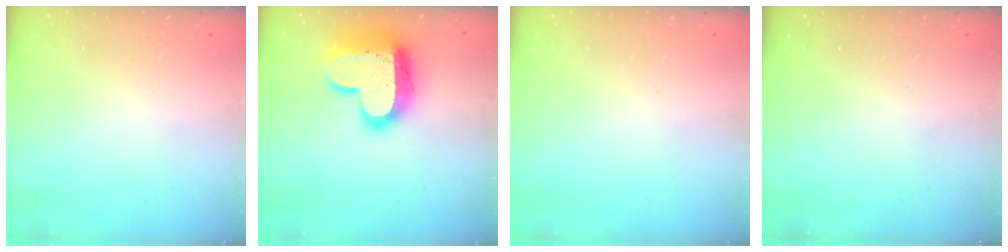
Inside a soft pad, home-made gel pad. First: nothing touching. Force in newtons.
{"total": 20.0, "press": 20.0, "slide": 1.6}
{"total": 0.0}
{"total": 0.0}